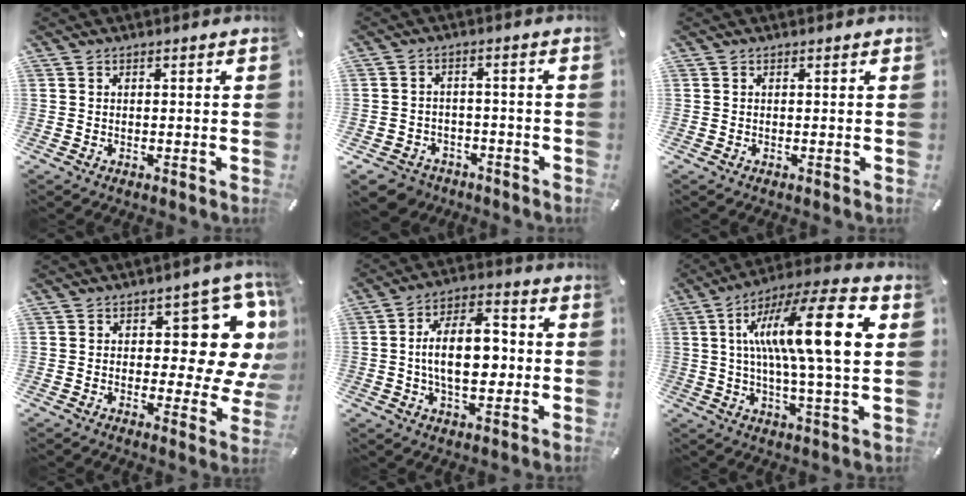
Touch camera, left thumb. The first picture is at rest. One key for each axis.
{"total": 5.2, "fx": -3.5, "fy": 3.6, "fz": 1.1, "tx": -0.035, "ty": 0.014, "tz": -0.071}
{"total": 0.0}
{"total": 14.4, "fx": 6.1, "fy": 7.0, "fz": 11.0, "tx": -0.113, "ty": -0.065, "tz": 0.099}
{"total": 13.8, "fx": -0.7, "fy": 8.3, "fz": 11.0, "tx": -0.187, "ty": 0.006, "tz": -0.016}
{"total": 20.4, "fx": 4.6, "fy": 3.9, "fz": 19.5, "tx": -0.356, "ty": -0.014, "tz": 0.049}